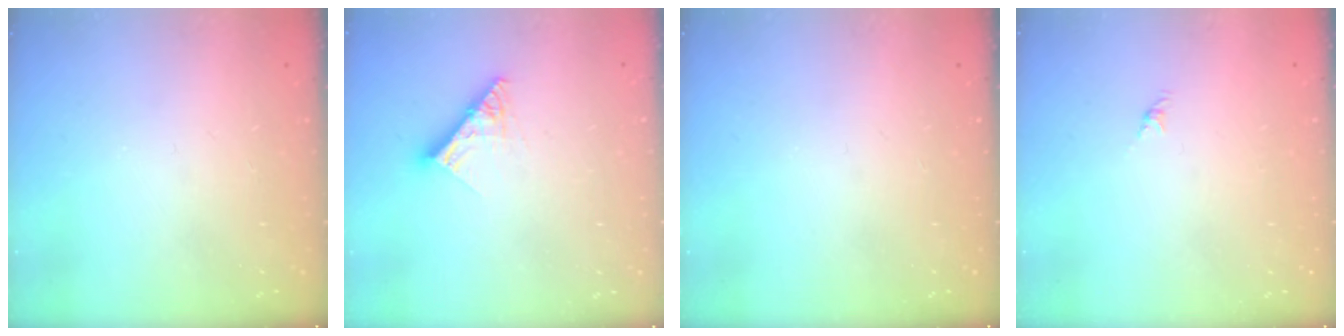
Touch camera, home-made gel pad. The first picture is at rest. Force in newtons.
{"total": 10.0, "press": 9.9, "slide": 1.1}
{"total": 0.0}
{"total": 0.0}